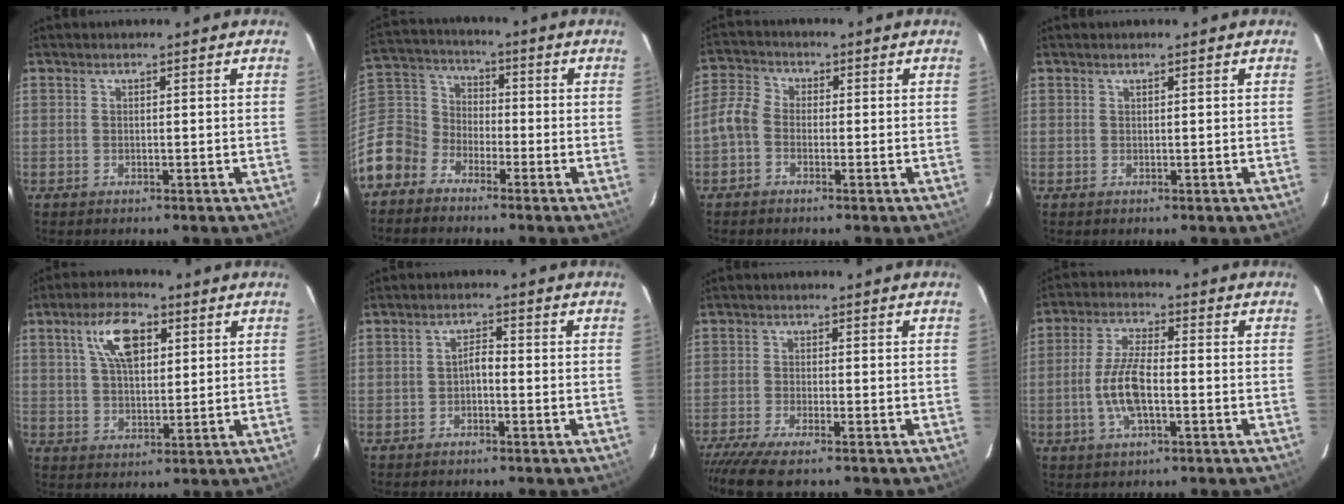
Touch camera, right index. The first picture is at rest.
{"total": 11.5, "force": [-7.0, 8.8, 2.5], "torque": [-0.086, 0.037, -0.153]}
{"total": 4.6, "force": [-1.8, 3.5, 2.4], "torque": [-0.056, 0.015, -0.043]}
{"total": 0.0}
{"total": 9.5, "force": [3.9, 4.4, 7.5], "torque": [-0.139, 0.020, 0.071]}
{"total": 2.0, "force": [-1.0, 0.8, 1.5], "torque": [-0.027, 0.009, -0.019]}
{"total": 7.3, "force": [-6.0, 0.7, 4.1], "torque": [-0.102, -0.032, -0.112]}
{"total": 8.4, "force": [-2.1, 2.8, 7.7], "torque": [-0.160, 0.003, -0.042]}